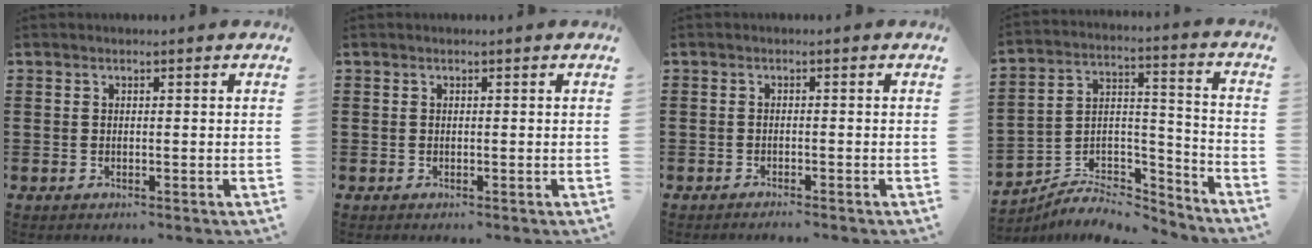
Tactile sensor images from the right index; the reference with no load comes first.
{"total": 0.0}
{"total": 1.0, "force": [-1.0, -0.1, 0.1], "torque": [-0.004, 0.001, -0.020]}
{"total": 6.3, "force": [-5.6, 2.5, 1.3], "torque": [-0.026, 0.010, -0.109]}